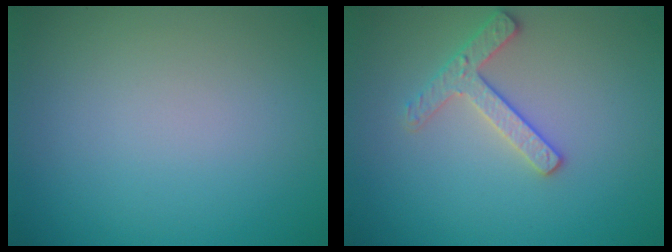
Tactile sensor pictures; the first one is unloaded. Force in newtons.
{"total": 2.5, "press": 2.4, "slide": 0.3}